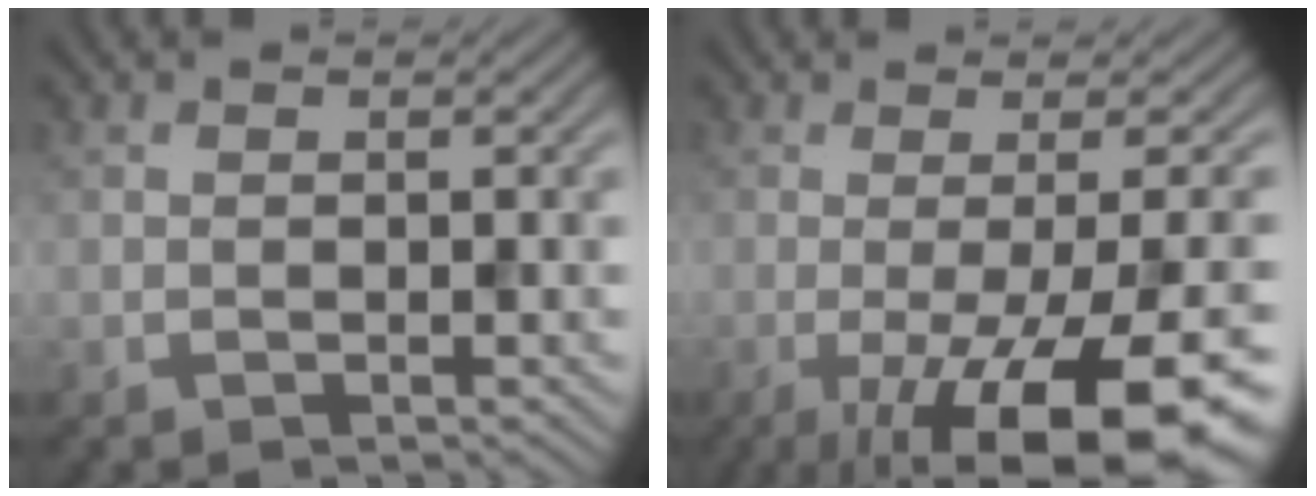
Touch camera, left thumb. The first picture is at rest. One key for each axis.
{"total": 14.6, "fx": -5.3, "fy": 3.8, "fz": 13.1, "tx": -0.145, "ty": 0.000, "tz": -0.077}